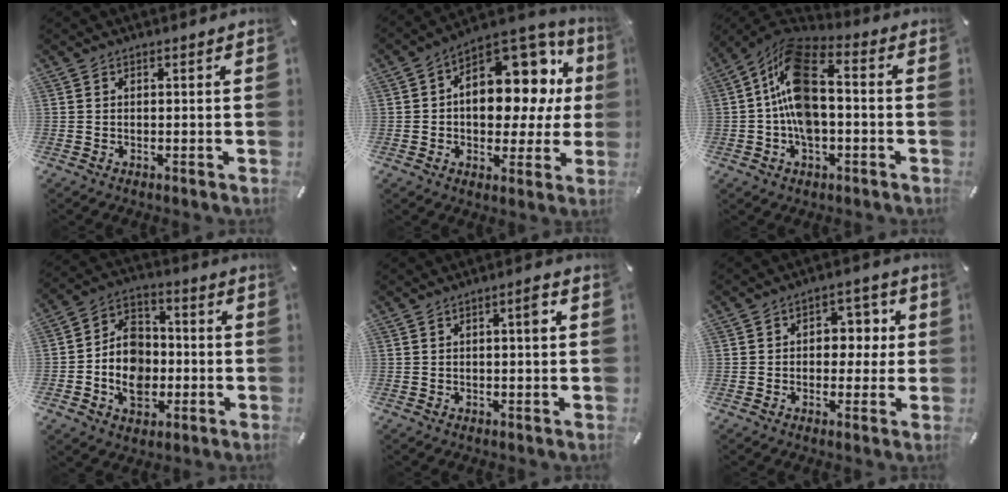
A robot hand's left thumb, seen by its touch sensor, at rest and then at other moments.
{"total": 16.8, "force": [4.6, 11.1, 11.7], "torque": [-0.143, -0.047, 0.082]}
{"total": 13.9, "force": [-1.3, 7.9, 11.3], "torque": [-0.216, 0.007, -0.022]}
{"total": 12.1, "force": [-2.6, 9.9, 6.5], "torque": [-0.131, 0.019, -0.047]}
{"total": 3.3, "force": [0.5, 0.8, 3.2], "torque": [-0.037, -0.001, 0.000]}
{"total": 6.6, "force": [0.1, 5.5, 3.7], "torque": [-0.040, 0.008, -0.007]}